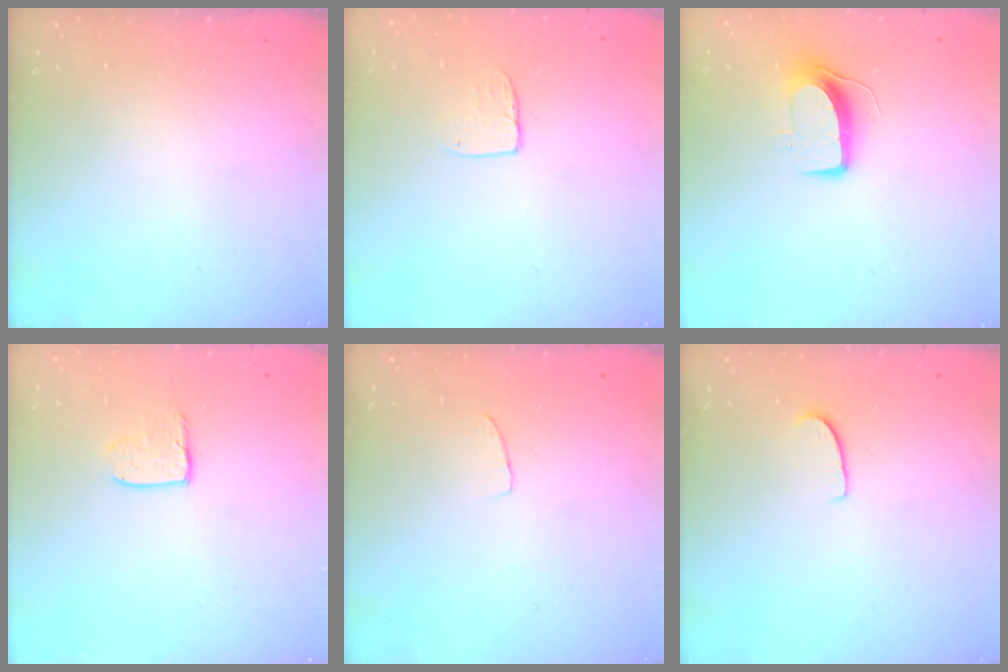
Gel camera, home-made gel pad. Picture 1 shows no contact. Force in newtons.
{"total": 5.4, "press": 5.4, "slide": 0.4}
{"total": 9.9, "press": 9.8, "slide": 1.1}
{"total": 4.1, "press": 4.1, "slide": 0.3}
{"total": 3.5, "press": 3.5, "slide": 0.2}
{"total": 5.1, "press": 5.1, "slide": 0.4}